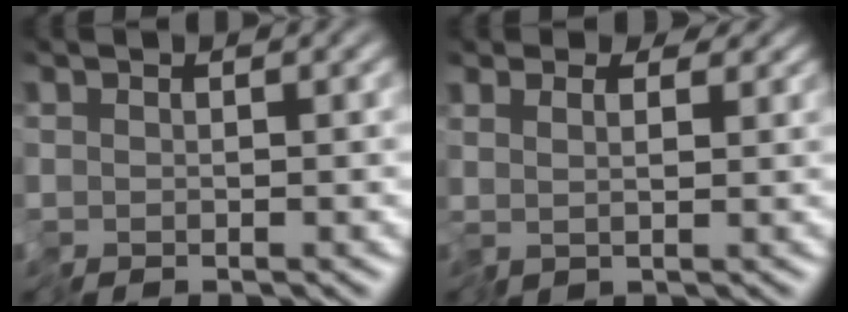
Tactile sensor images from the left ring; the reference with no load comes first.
{"total": 2.5, "force": [1.8, 1.4, 1.0], "torque": [-0.030, 0.006, 0.027]}